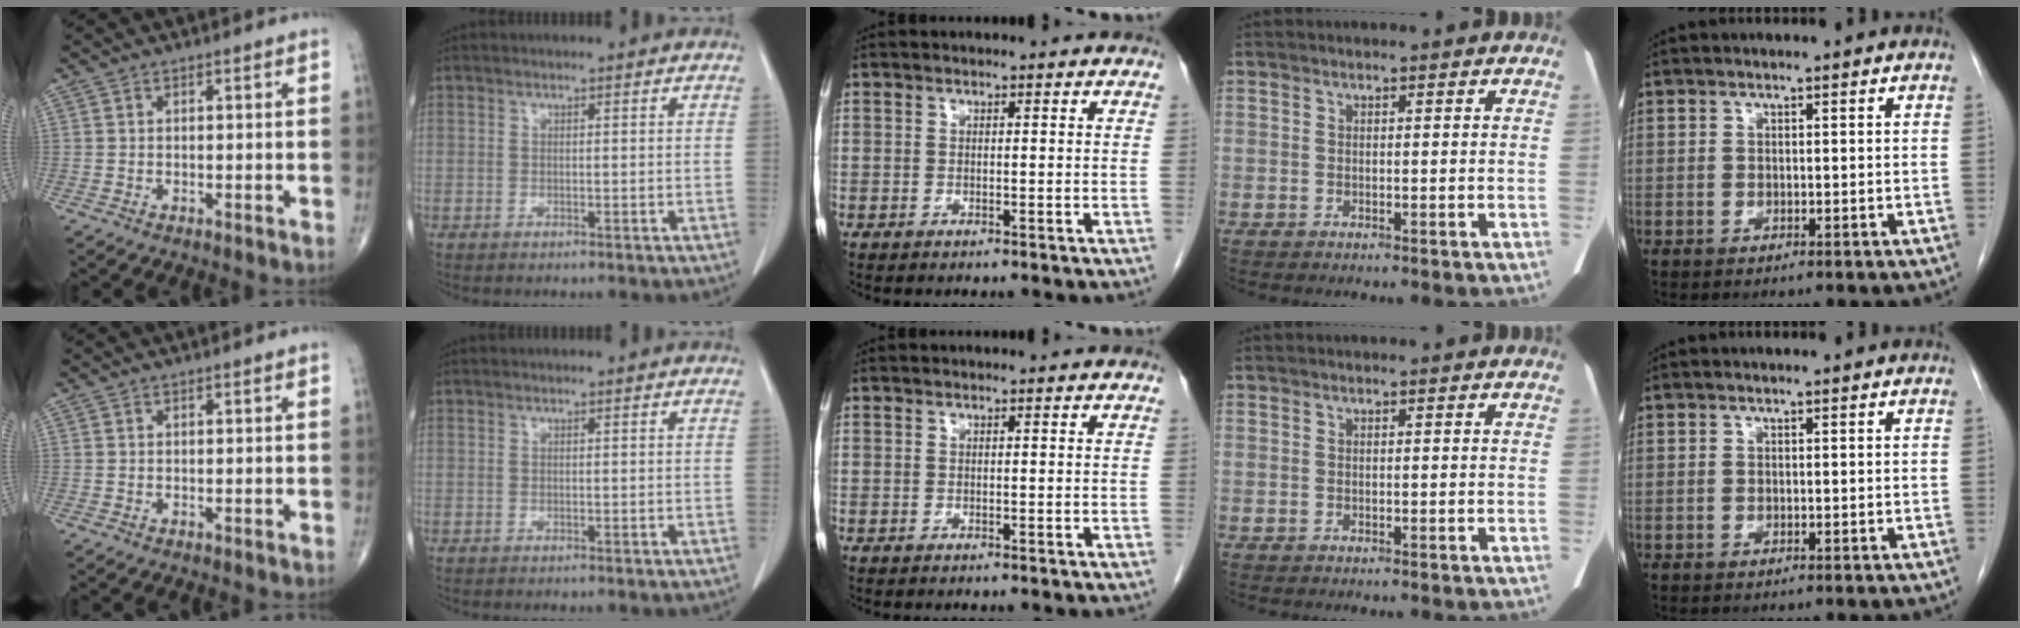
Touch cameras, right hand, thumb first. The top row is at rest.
{}